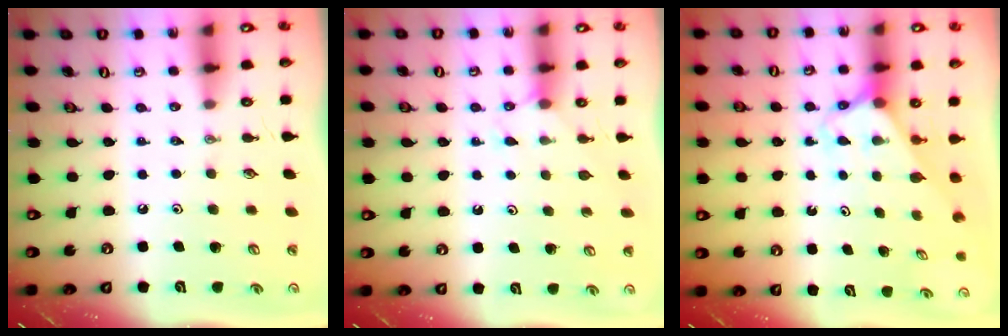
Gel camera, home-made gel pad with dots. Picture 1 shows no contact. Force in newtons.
{"total": 5.2, "press": 5.2, "slide": 0.6}
{"total": 2.6, "press": 2.6, "slide": 0.2}